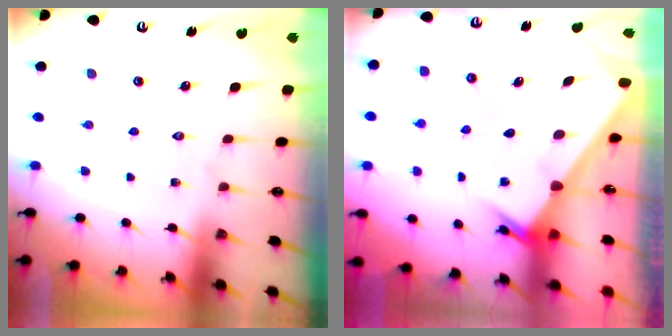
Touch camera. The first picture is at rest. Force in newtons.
{"total": 2.4, "press": 2.4, "slide": 0.2}